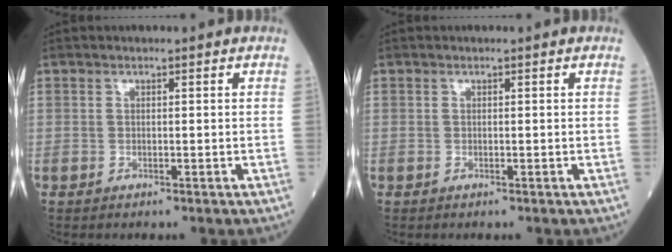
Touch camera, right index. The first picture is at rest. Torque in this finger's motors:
{"motor_torque": [0.00, 0.00, 0.00, -0.01]}